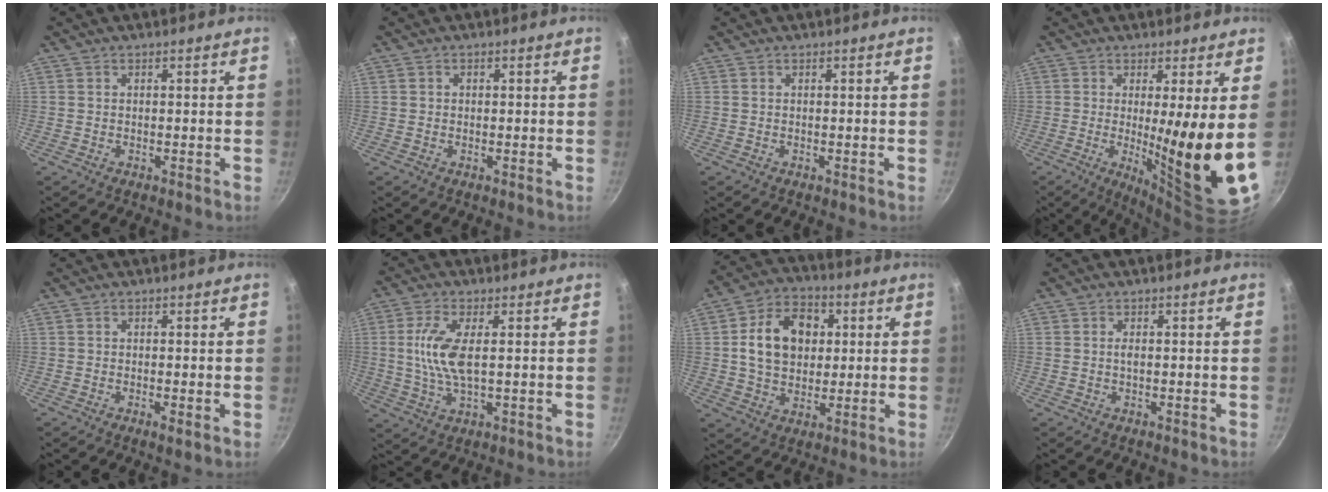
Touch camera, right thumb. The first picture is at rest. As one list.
[{"total": 0.7, "force": [0.0, 0.7, 0.2], "torque": [-0.002, 0.002, -0.001]}, {"total": 0.0}, {"total": 14.1, "force": [0.4, 1.1, 14.0], "torque": [-0.207, -0.044, 0.015]}, {"total": 1.3, "force": [-0.4, 0.3, 1.2], "torque": [-0.024, -0.004, -0.006]}, {"total": 8.3, "force": [0.9, 3.1, 7.6], "torque": [-0.164, -0.001, 0.018]}, {"total": 14.0, "force": [2.5, 10.4, 9.0], "torque": [-0.122, 0.012, 0.034]}, {"total": 0.8, "force": [0.0, 0.3, 0.8], "torque": [-0.015, 0.001, -0.001]}]